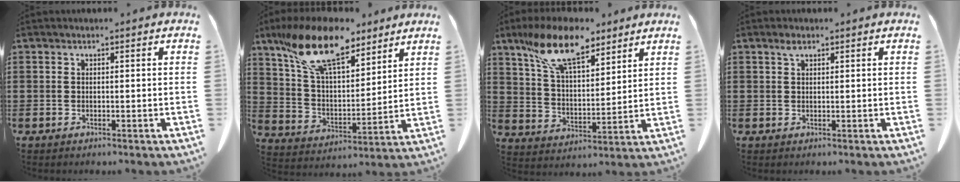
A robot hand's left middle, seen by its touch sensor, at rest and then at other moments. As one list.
[{"total": 15.2, "force": [10.6, 5.6, 9.4], "torque": [-0.211, -0.033, 0.190]}, {"total": 12.5, "force": [8.8, 4.5, 7.6], "torque": [-0.162, -0.018, 0.163]}, {"total": 1.4, "force": [0.8, 0.6, 1.0], "torque": [-0.022, 0.001, 0.015]}]